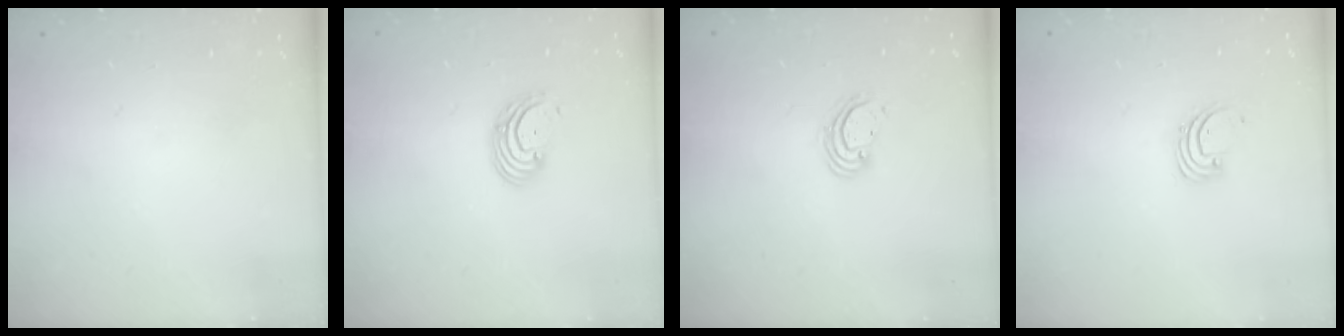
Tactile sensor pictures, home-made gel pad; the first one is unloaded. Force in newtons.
{"total": 2.8, "press": 2.8, "slide": 0.2}
{"total": 2.8, "press": 2.8, "slide": 0.2}
{"total": 1.4, "press": 1.4, "slide": 0.1}